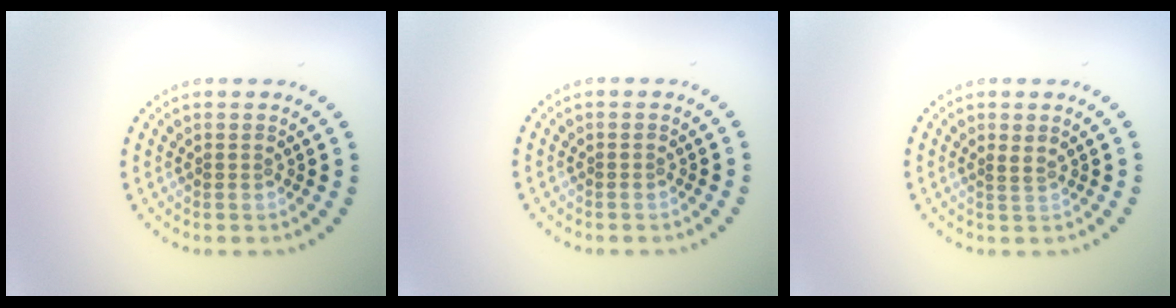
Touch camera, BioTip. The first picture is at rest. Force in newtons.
{"total": 0.0}
{"total": 0.6, "press": 0.3, "slide": 0.5}